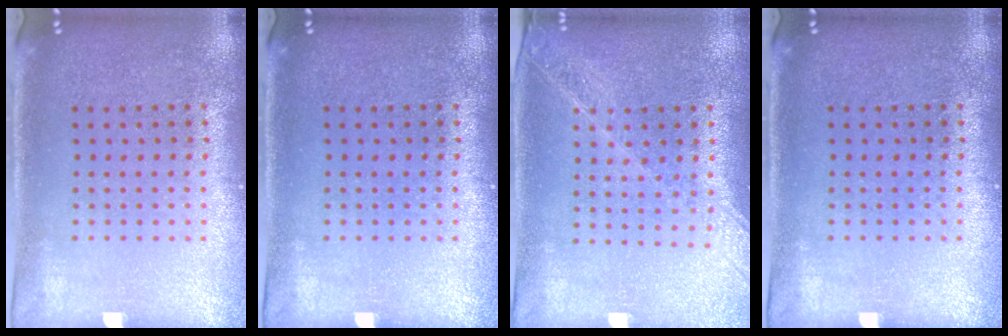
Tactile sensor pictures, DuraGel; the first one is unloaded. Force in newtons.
{"total": 0.0}
{"total": 1.7, "press": 1.5, "slide": 0.8}
{"total": 0.0}